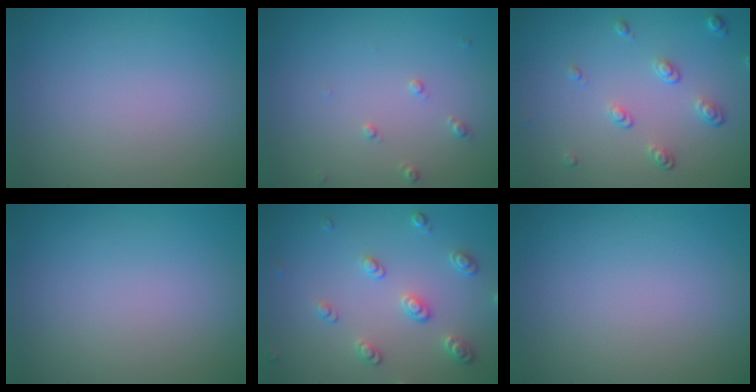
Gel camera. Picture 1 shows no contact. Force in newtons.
{"total": 1.1, "press": 1.1, "slide": 0.2}
{"total": 2.2, "press": 1.4, "slide": 1.7}
{"total": 0.0}
{"total": 2.7, "press": 2.6, "slide": 0.4}
{"total": 0.0}